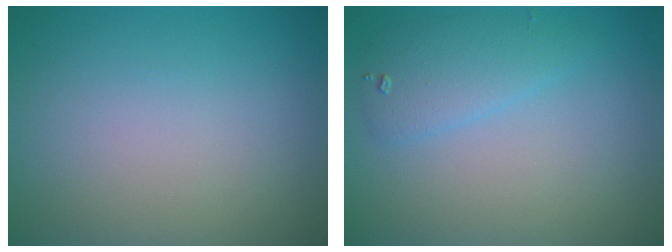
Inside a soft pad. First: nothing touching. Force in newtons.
{"total": 2.4, "press": 2.4, "slide": 0.1}